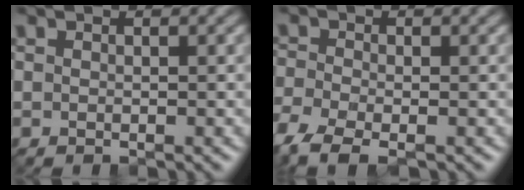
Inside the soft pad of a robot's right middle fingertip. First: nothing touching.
{"total": 5.0, "force": [-3.3, 2.1, 3.1], "torque": [-0.077, -0.013, -0.078]}